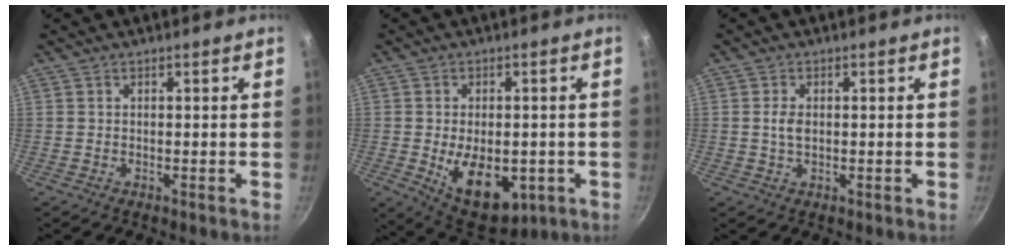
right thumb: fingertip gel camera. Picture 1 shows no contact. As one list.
[{"total": 13.4, "force": [-3.0, 8.0, 10.4], "torque": [-0.121, -0.007, -0.026]}, {"total": 2.5, "force": [0.2, 1.5, 2.0], "torque": [-0.033, 0.001, 0.003]}]